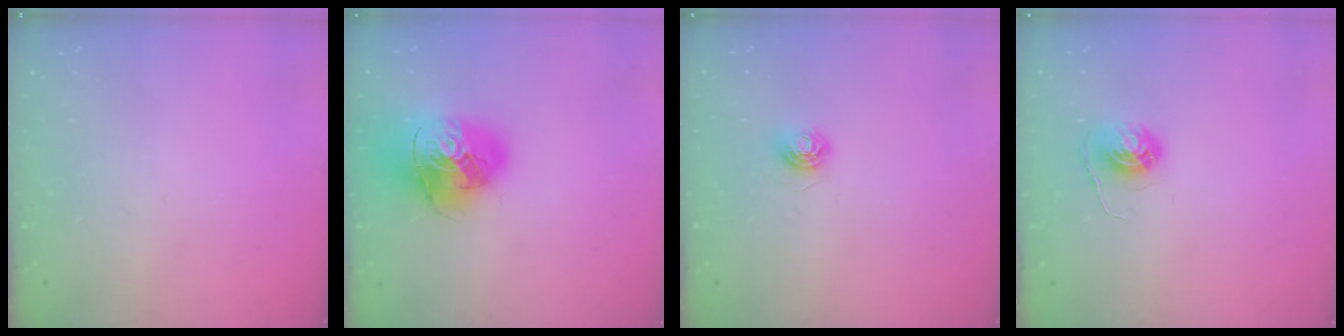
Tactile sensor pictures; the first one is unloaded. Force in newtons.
{"total": 17.1, "press": 17.0, "slide": 2.5}
{"total": 5.0, "press": 4.9, "slide": 0.6}
{"total": 5.6, "press": 5.5, "slide": 0.4}